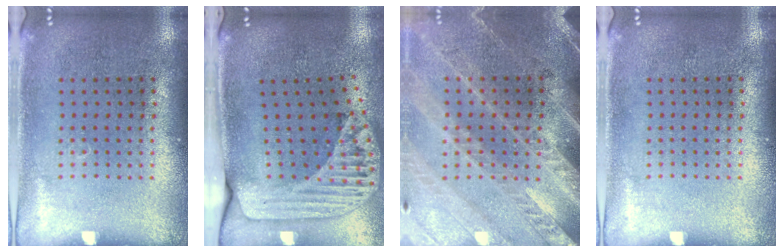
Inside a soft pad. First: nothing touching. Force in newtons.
{"total": 2.4, "press": 1.7, "slide": 1.7}
{"total": 2.9, "press": 2.6, "slide": 1.1}
{"total": 0.0}